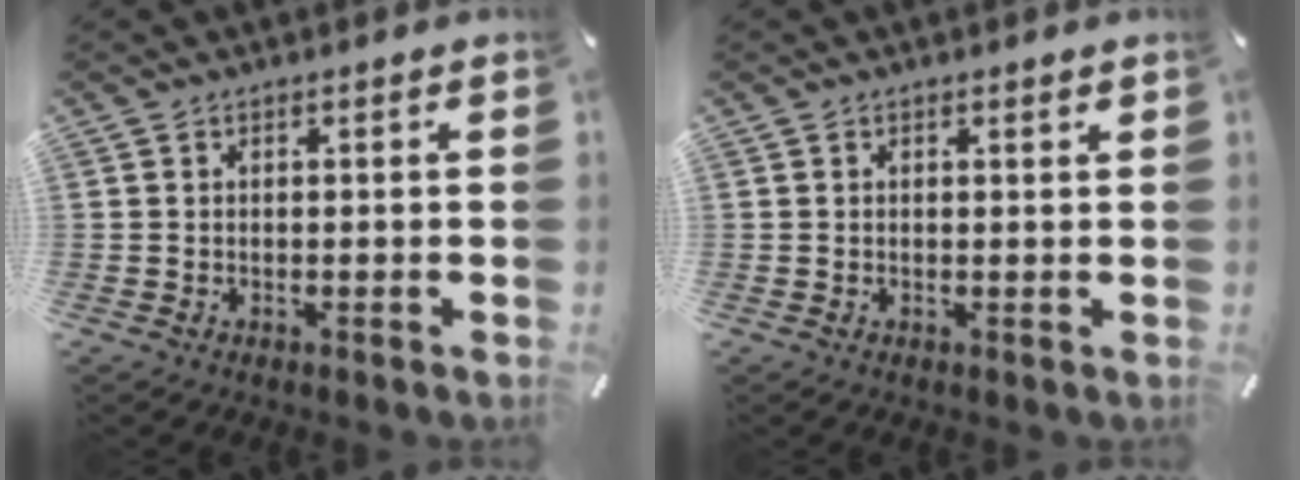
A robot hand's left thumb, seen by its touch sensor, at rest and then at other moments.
{"total": 0.5, "force": [0.4, 0.1, 0.3], "torque": [-0.007, 0.000, 0.007]}